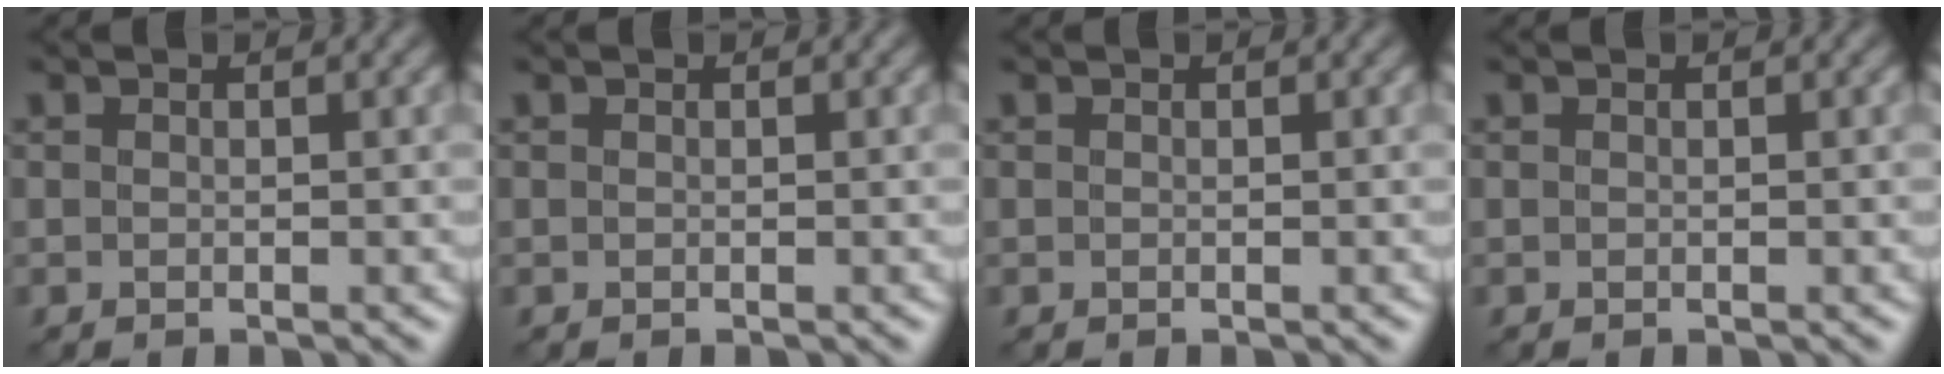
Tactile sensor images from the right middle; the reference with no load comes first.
{"total": 0.0}
{"total": 0.0}
{"total": 0.0}